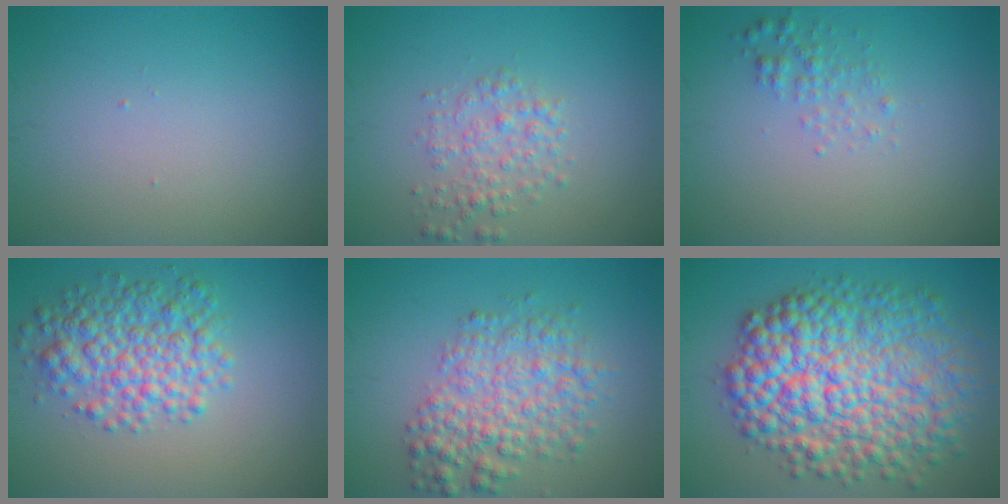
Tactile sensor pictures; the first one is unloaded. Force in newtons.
{"total": 2.5, "press": 2.5, "slide": 0.1}
{"total": 1.5, "press": 1.5, "slide": 0.0}
{"total": 5.7, "press": 5.7, "slide": 0.1}
{"total": 5.2, "press": 5.2, "slide": 0.1}
{"total": 12.0, "press": 12.0, "slide": 0.1}